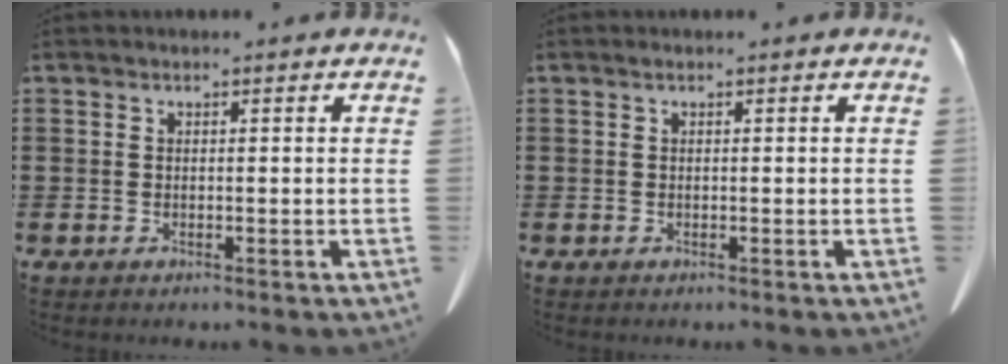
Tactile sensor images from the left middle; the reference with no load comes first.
{"total": 0.0}